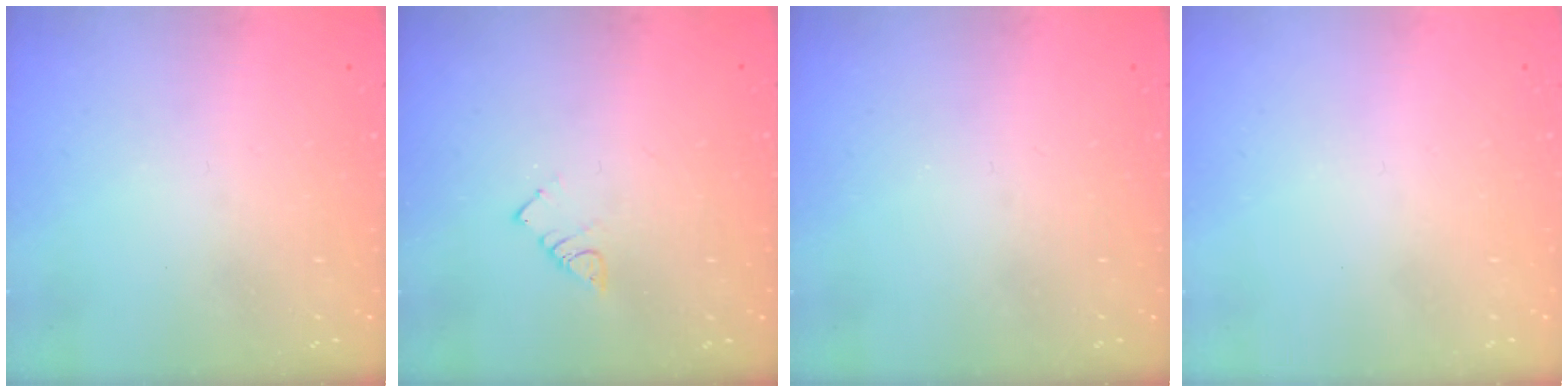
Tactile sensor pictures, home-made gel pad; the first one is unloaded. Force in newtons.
{"total": 2.9, "press": 2.9, "slide": 0.5}
{"total": 0.0}
{"total": 1.7, "press": 1.7, "slide": 0.1}